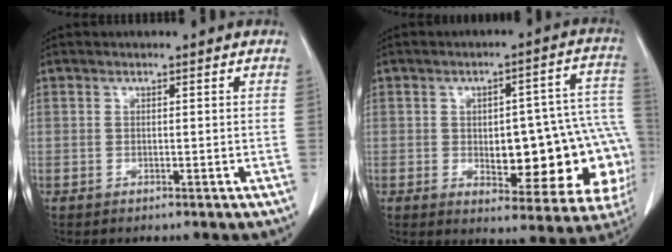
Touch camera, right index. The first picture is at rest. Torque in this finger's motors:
{"motor_torque": [1.22, -0.89, 0.30, 0.11]}